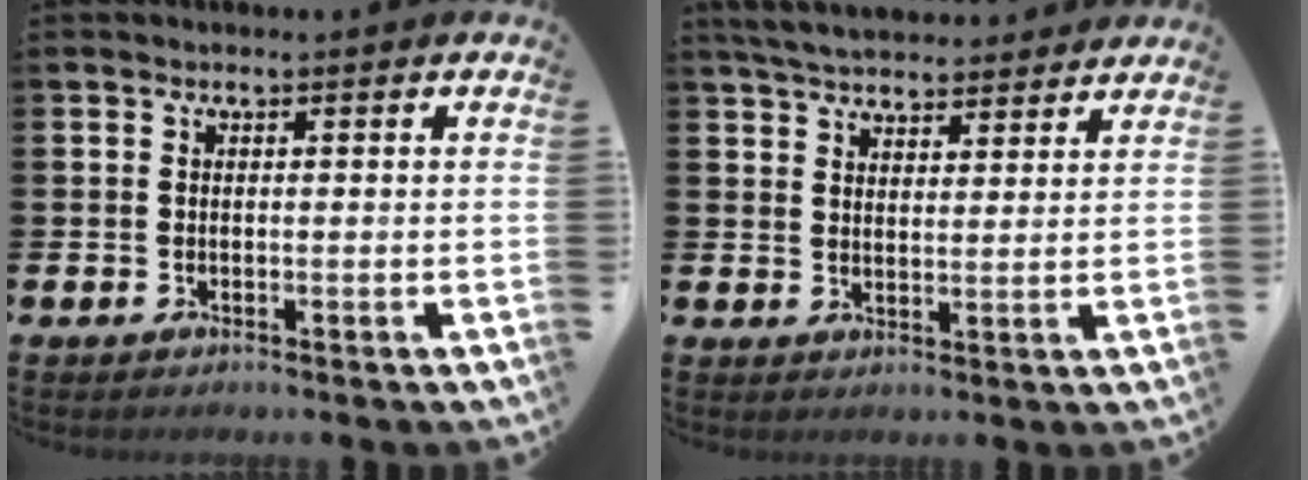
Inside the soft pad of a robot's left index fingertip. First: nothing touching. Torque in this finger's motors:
{"motor_torque": [0.89, -1.25, 0.64, 0.14]}